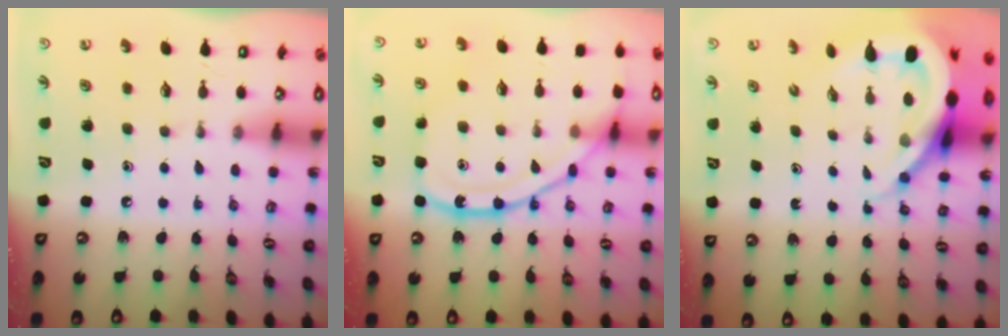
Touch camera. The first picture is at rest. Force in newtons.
{"total": 15.9, "press": 15.9, "slide": 1.5}
{"total": 10.3, "press": 10.3, "slide": 1.2}